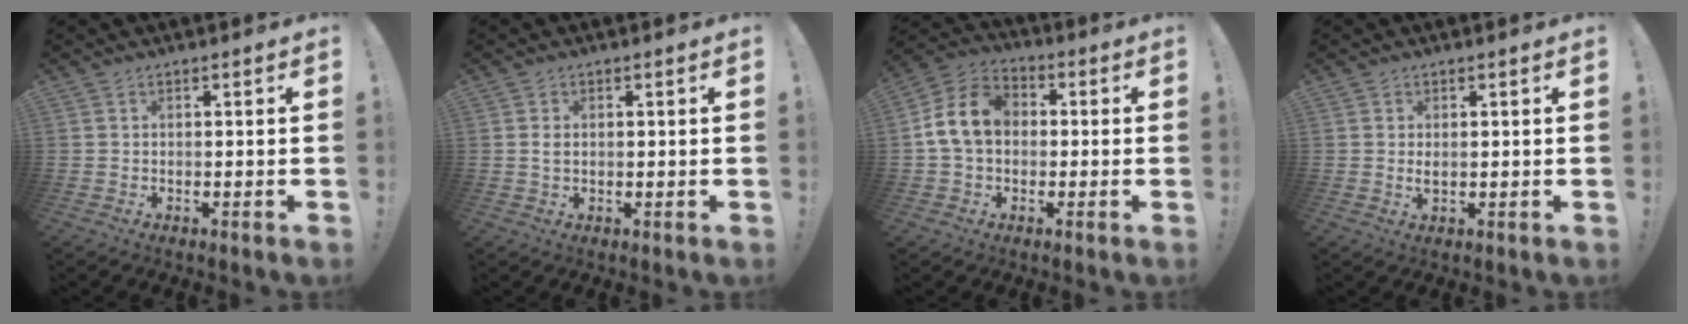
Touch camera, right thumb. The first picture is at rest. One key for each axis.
{"total": 1.4, "fx": 0.3, "fy": 0.8, "fz": 1.1, "tx": -0.015, "ty": 0.001, "tz": 0.003}
{"total": 12.8, "fx": 1.2, "fy": 9.7, "fz": 8.3, "tx": -0.141, "ty": 0.019, "tz": 0.030}
{"total": 1.5, "fx": 0.5, "fy": 0.6, "fz": 1.3, "tx": -0.012, "ty": -0.006, "tz": 0.006}